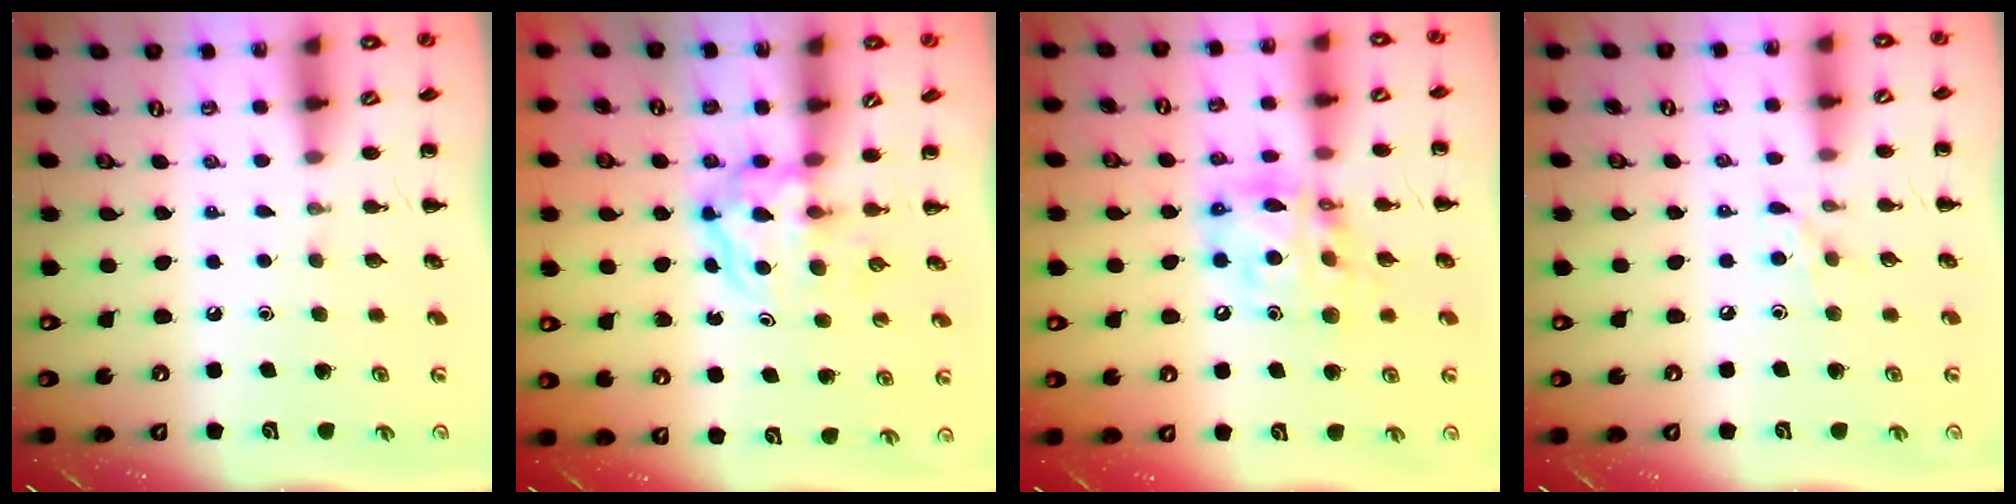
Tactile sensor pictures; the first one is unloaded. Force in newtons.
{"total": 3.8, "press": 3.8, "slide": 0.5}
{"total": 14.5, "press": 14.0, "slide": 3.6}
{"total": 6.7, "press": 6.5, "slide": 1.8}